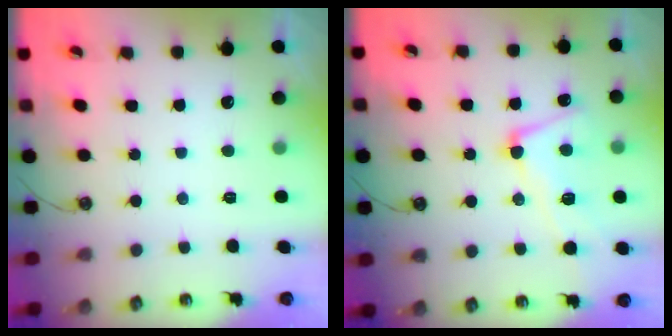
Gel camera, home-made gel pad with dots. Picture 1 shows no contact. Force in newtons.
{"total": 5.5, "press": 5.4, "slide": 1.1}